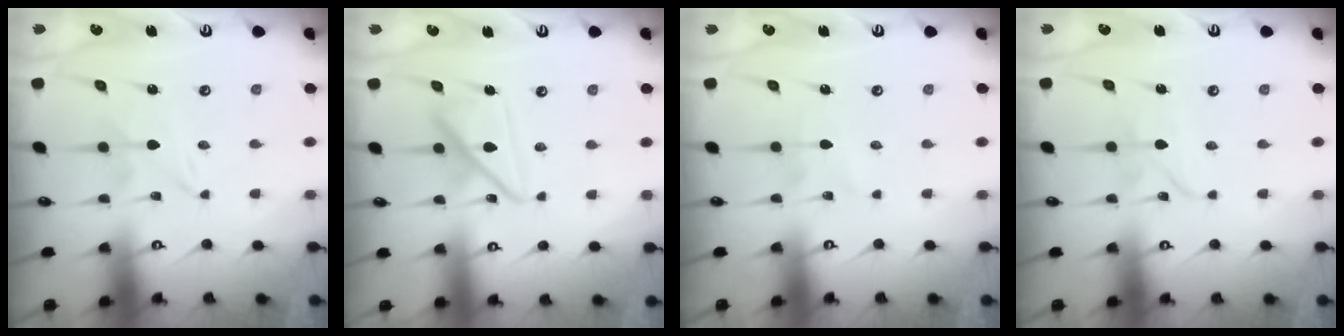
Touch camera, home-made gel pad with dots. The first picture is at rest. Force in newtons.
{"total": 14.1, "press": 14.0, "slide": 1.4}
{"total": 2.0, "press": 2.0, "slide": 0.2}
{"total": 2.7, "press": 2.7, "slide": 0.1}